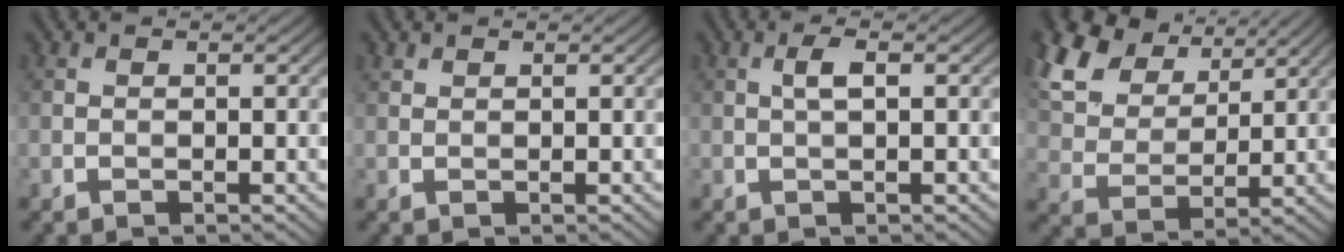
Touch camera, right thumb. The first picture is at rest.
{"total": 0.7, "force": [0.6, 0.4, 0.2], "torque": [-0.005, 0.000, 0.013]}
{"total": 2.0, "force": [0.3, 0.4, 2.0], "torque": [-0.041, 0.007, 0.004]}
{"total": 12.4, "force": [7.4, 7.1, 6.9], "torque": [-0.196, 0.029, 0.132]}